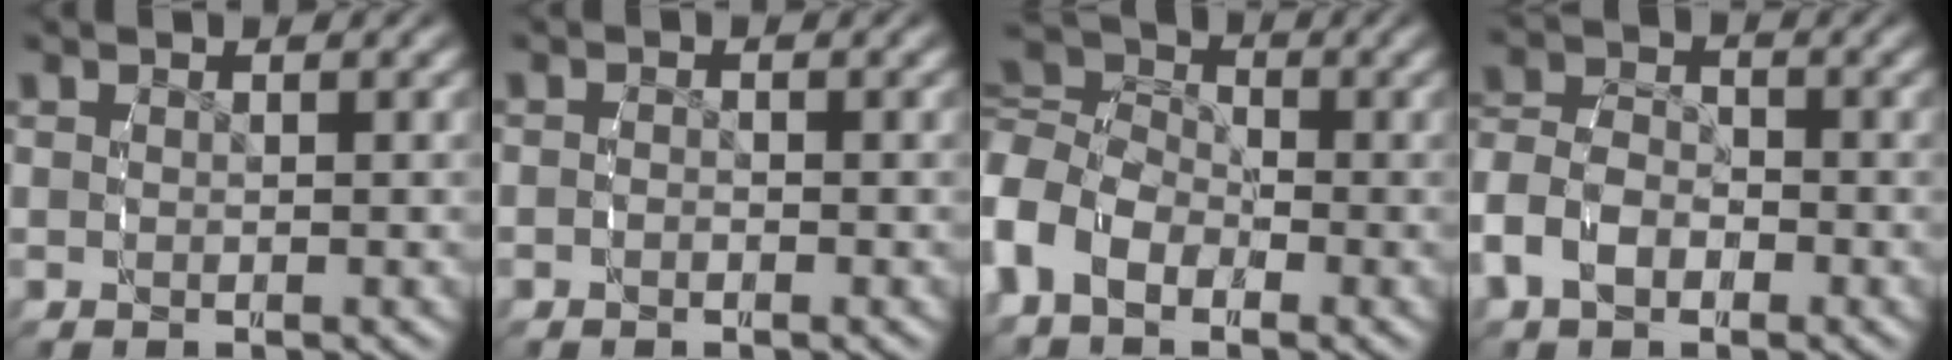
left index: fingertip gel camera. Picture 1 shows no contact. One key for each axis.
{"total": 0.8, "fx": -0.7, "fy": 0.3, "fz": 0.0, "tx": -0.007, "ty": -0.007, "tz": -0.012}
{"total": 8.3, "fx": 0.6, "fy": 7.0, "fz": 4.5, "tx": -0.104, "ty": -0.008, "tz": 0.002}
{"total": 5.3, "fx": -2.0, "fy": 4.2, "fz": 2.5, "tx": -0.060, "ty": -0.017, "tz": -0.032}